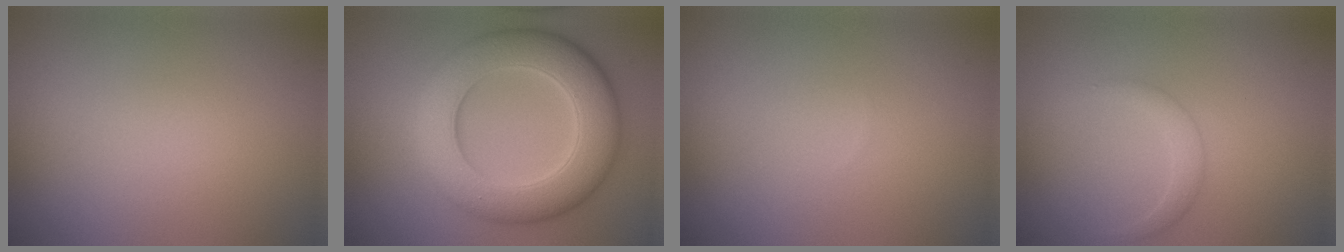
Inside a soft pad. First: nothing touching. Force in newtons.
{"total": 9.7, "press": 9.7, "slide": 0.4}
{"total": 0.0}
{"total": 1.4, "press": 1.4, "slide": 0.0}